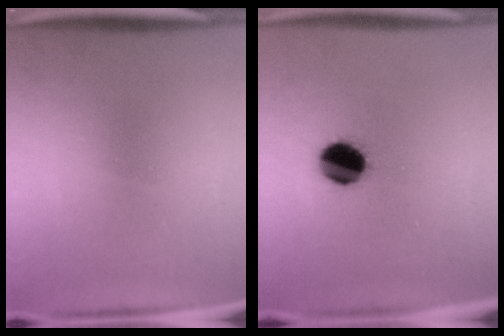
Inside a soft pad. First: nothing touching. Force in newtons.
{"total": 9.6}